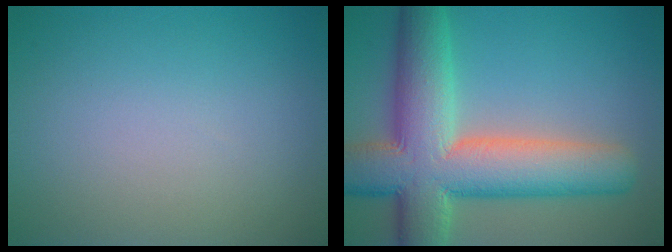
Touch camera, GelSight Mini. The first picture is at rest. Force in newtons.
{"total": 12.2, "press": 12.2, "slide": 0.7}